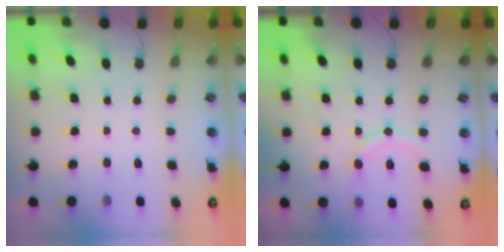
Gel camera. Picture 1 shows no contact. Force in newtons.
{"total": 10.3, "press": 10.3, "slide": 0.6}